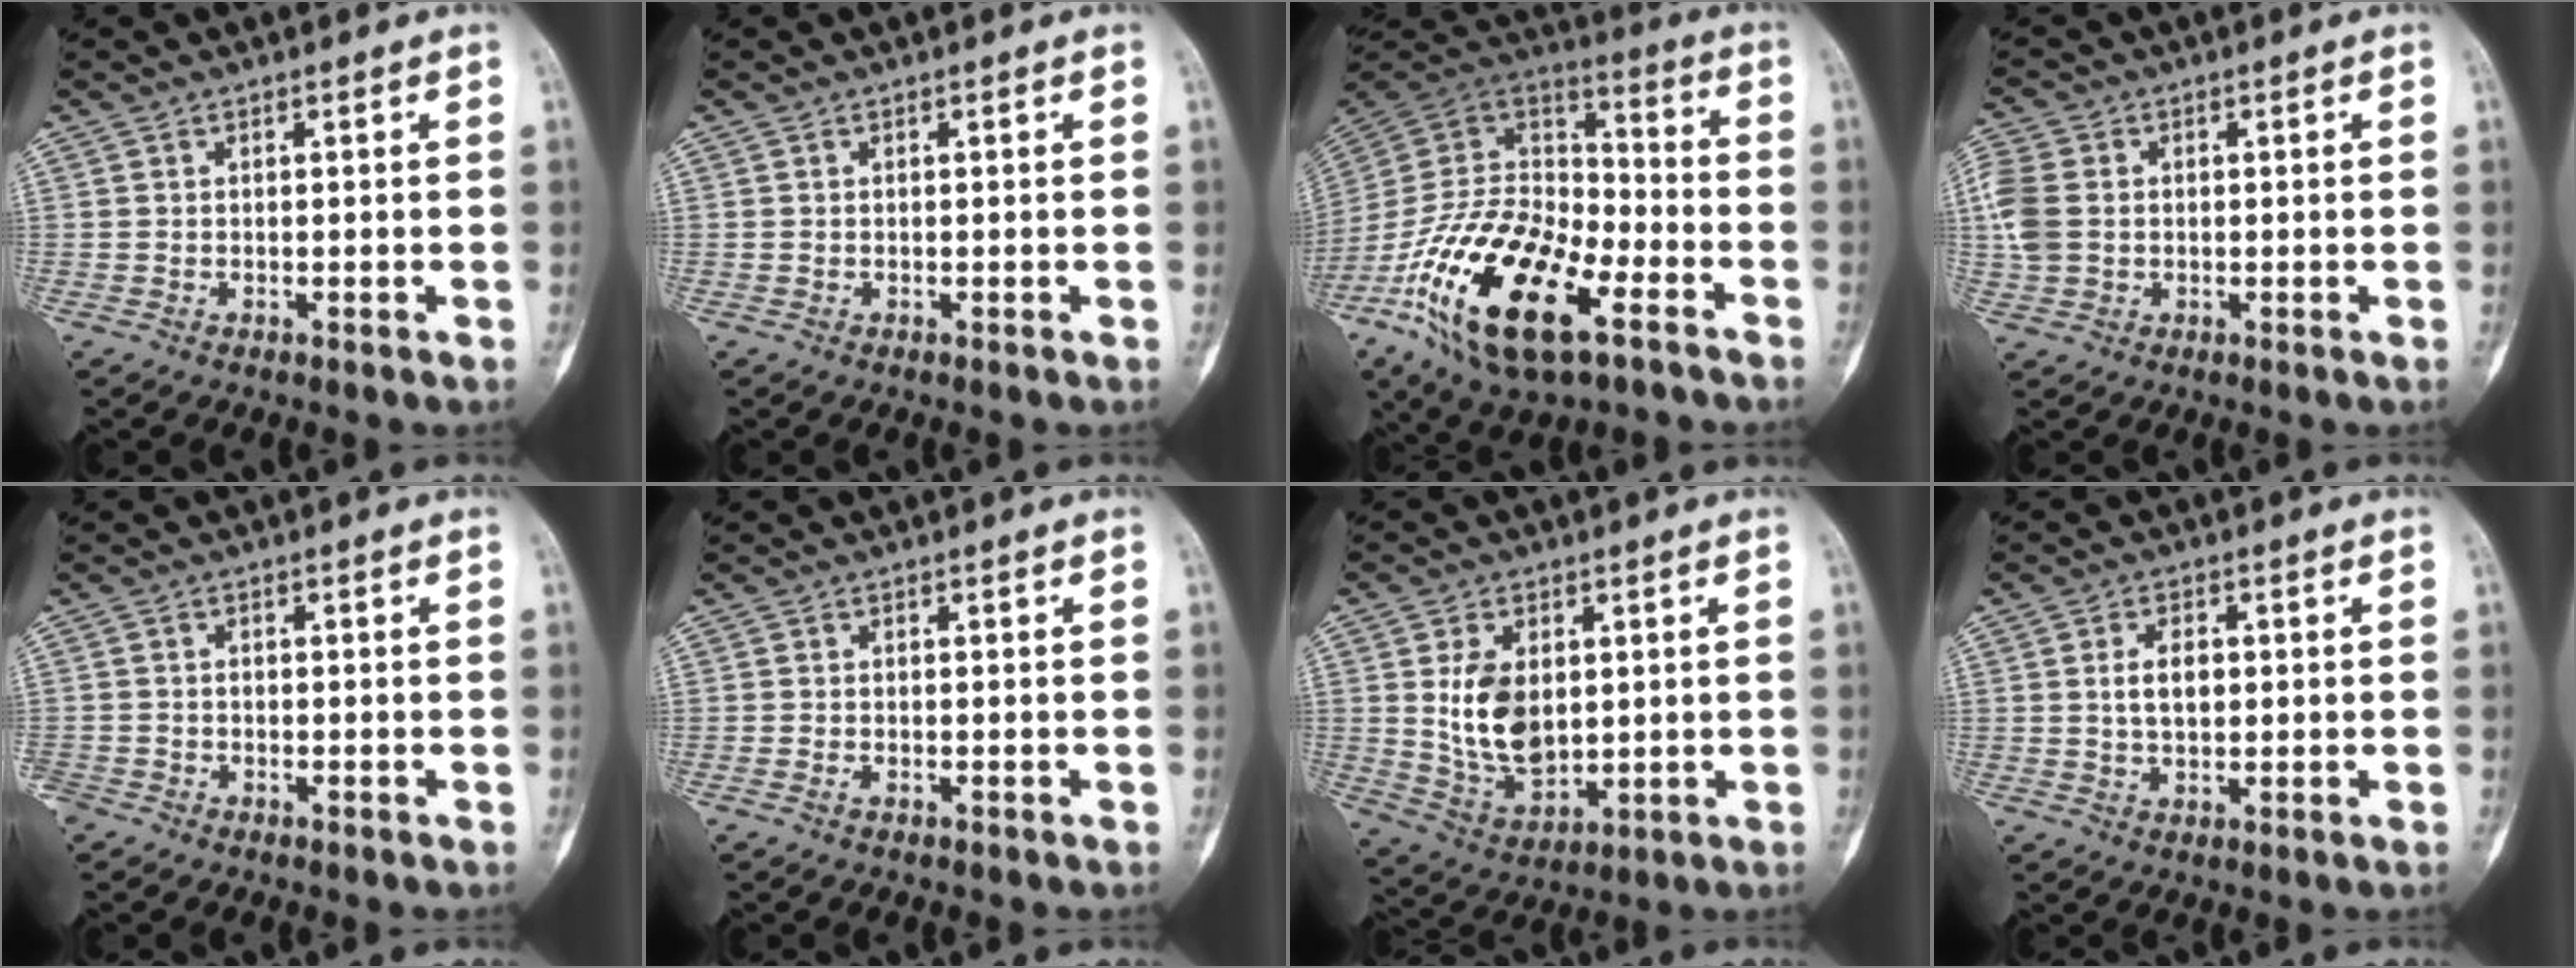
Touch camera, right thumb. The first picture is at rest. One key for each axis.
{"total": 0.0}
{"total": 26.6, "fx": -12.6, "fy": 12.7, "fz": 19.7, "tx": -0.406, "ty": 0.047, "tz": -0.226}
{"total": 7.3, "fx": 0.5, "fy": 5.6, "fz": 4.7, "tx": -0.120, "ty": 0.010, "tz": 0.007}
{"total": 3.0, "fx": -2.2, "fy": 1.9, "fz": 0.6, "tx": -0.012, "ty": 0.008, "tz": -0.045}
{"total": 0.6, "fx": -0.4, "fy": 0.3, "fz": 0.3, "tx": -0.008, "ty": 0.001, "tz": -0.007}
{"total": 11.2, "fx": 1.5, "fy": 7.3, "fz": 8.4, "tx": -0.131, "ty": -0.017, "tz": 0.045}
{"total": 4.6, "fx": 0.5, "fy": 2.8, "fz": 3.6, "tx": -0.059, "ty": 0.001, "tz": 0.010}